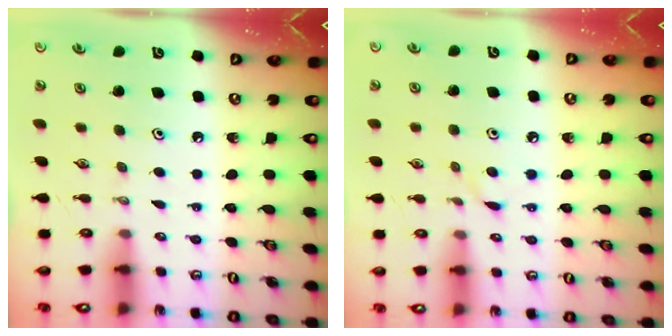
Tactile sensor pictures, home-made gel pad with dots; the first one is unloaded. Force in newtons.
{"total": 3.7, "press": 3.7, "slide": 0.5}